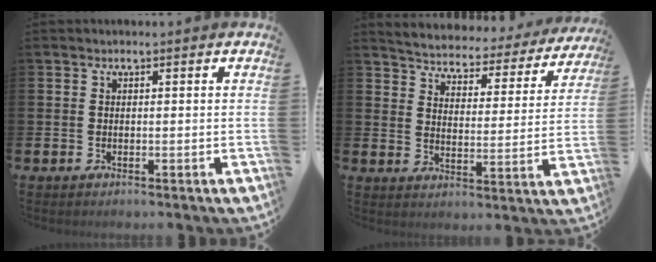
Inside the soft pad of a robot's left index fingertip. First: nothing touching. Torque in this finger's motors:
{"motor_torque": [0.69, -1.45, 0.44, 0.08]}